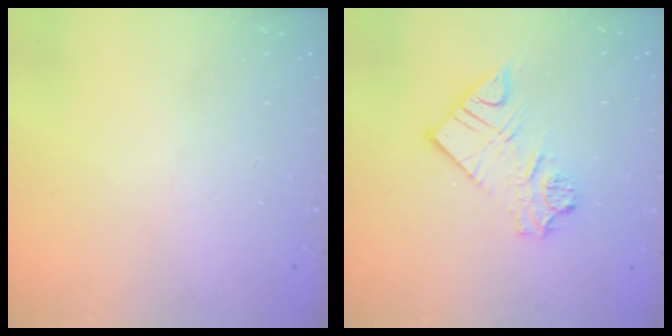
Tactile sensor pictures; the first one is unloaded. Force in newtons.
{"total": 13.3, "press": 13.3, "slide": 1.4}